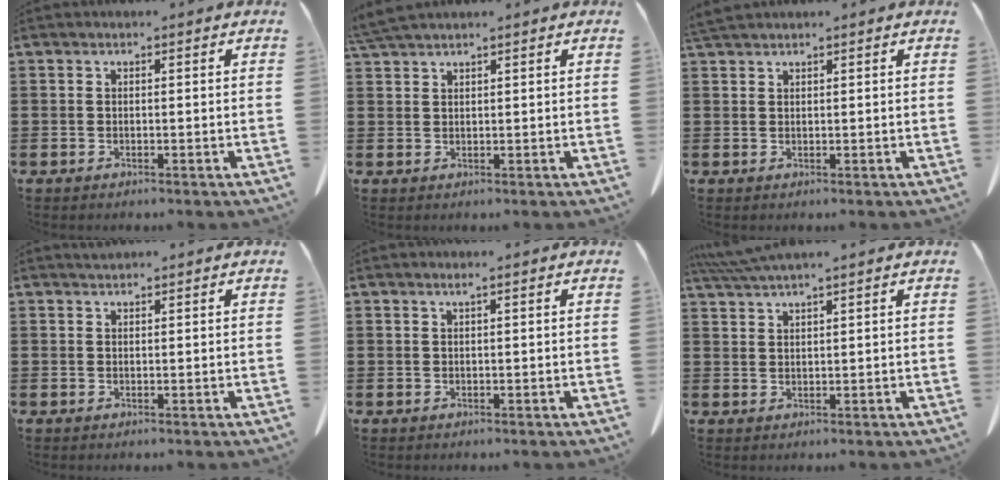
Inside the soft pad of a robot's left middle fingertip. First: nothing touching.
{"total": 2.9, "force": [2.5, 0.1, 1.4], "torque": [-0.035, 0.000, 0.050]}
{"total": 1.8, "force": [1.6, 0.3, 0.7], "torque": [-0.018, 0.001, 0.032]}
{"total": 0.7, "force": [0.7, 0.2, 0.2], "torque": [-0.005, 0.002, 0.013]}
{"total": 0.8, "force": [0.4, -0.2, 0.6], "torque": [-0.011, -0.004, 0.009]}
{"total": 3.1, "force": [2.7, -0.2, 1.4], "torque": [-0.035, -0.003, 0.053]}